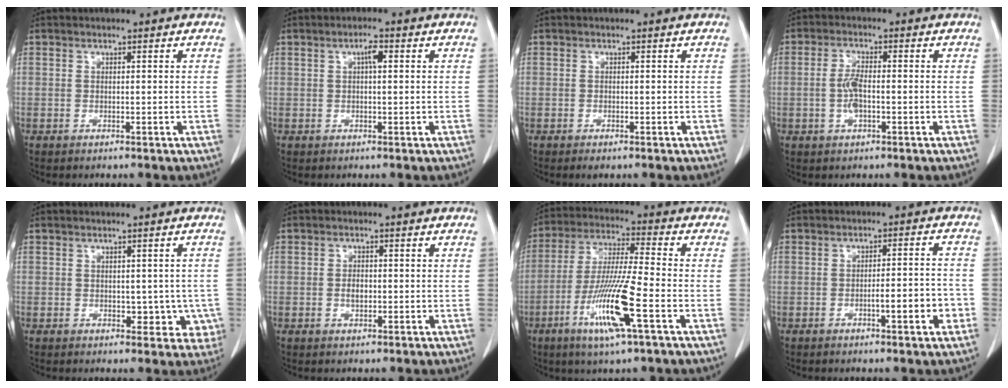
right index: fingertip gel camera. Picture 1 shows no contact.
{"total": 2.0, "force": [0.6, 0.5, 1.9], "torque": [-0.036, 0.004, 0.009]}
{"total": 1.1, "force": [-0.8, 0.3, 0.7], "torque": [-0.011, -0.002, -0.008]}
{"total": 3.9, "force": [-0.8, 1.2, 3.7], "torque": [-0.080, 0.002, -0.015]}
{"total": 4.6, "force": [-0.4, 3.3, 3.2], "torque": [-0.013, 0.010, 0.003]}
{"total": 1.9, "force": [-0.3, 1.0, 1.5], "torque": [-0.028, 0.002, -0.004]}
{"total": 13.5, "force": [-5.3, 0.2, 12.4], "torque": [-0.249, -0.021, -0.100]}
{"total": 5.6, "force": [-2.3, 0.7, 5.1], "torque": [-0.070, 0.011, -0.030]}